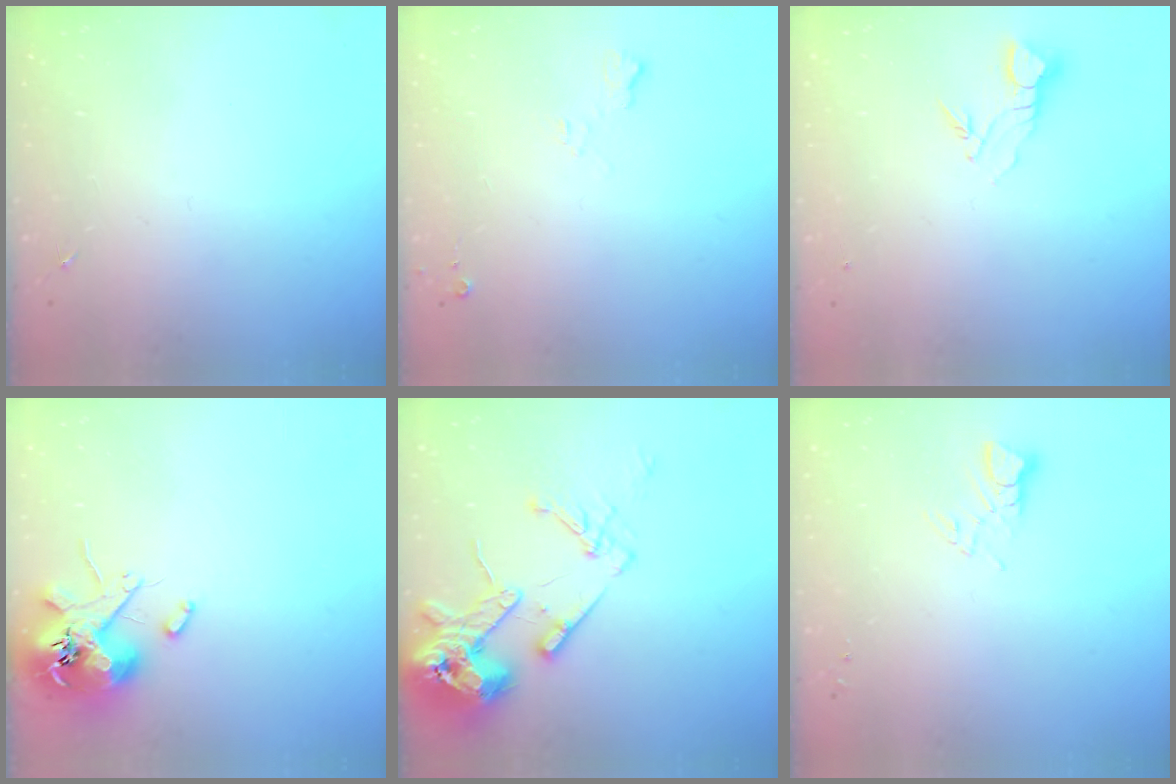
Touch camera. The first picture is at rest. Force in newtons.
{"total": 6.0, "press": 6.0, "slide": 1.0}
{"total": 3.8, "press": 3.8, "slide": 0.2}
{"total": 11.8, "press": 11.6, "slide": 1.8}
{"total": 16.3, "press": 16.1, "slide": 2.5}
{"total": 3.8, "press": 3.8, "slide": 0.3}